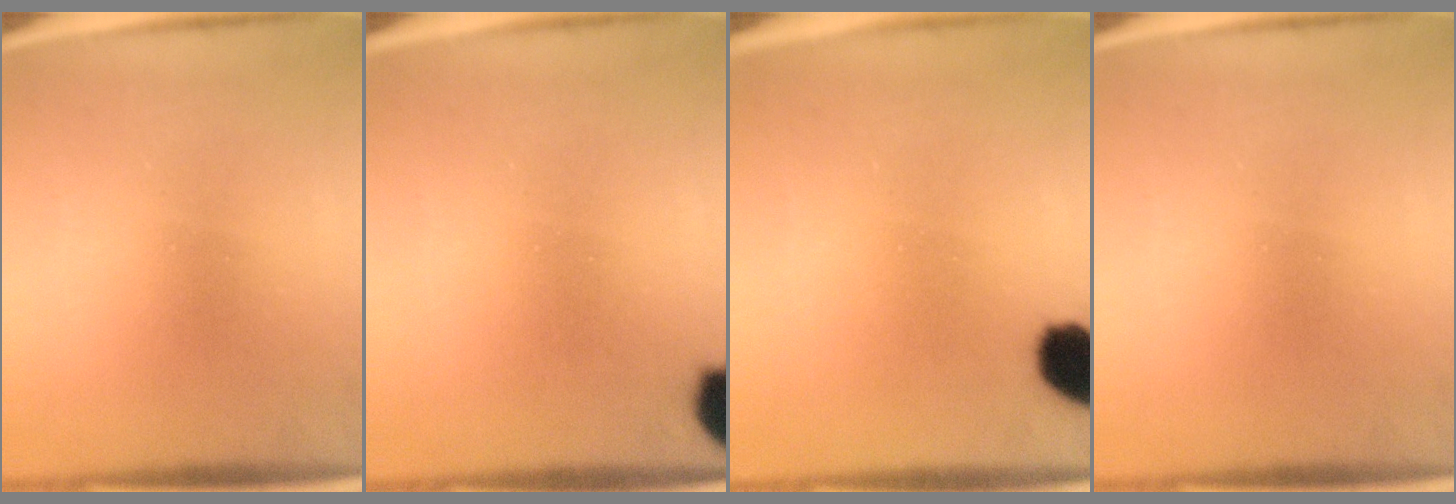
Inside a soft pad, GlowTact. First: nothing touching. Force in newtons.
{"total": 9.1}
{"total": 8.5}
{"total": 0.0}